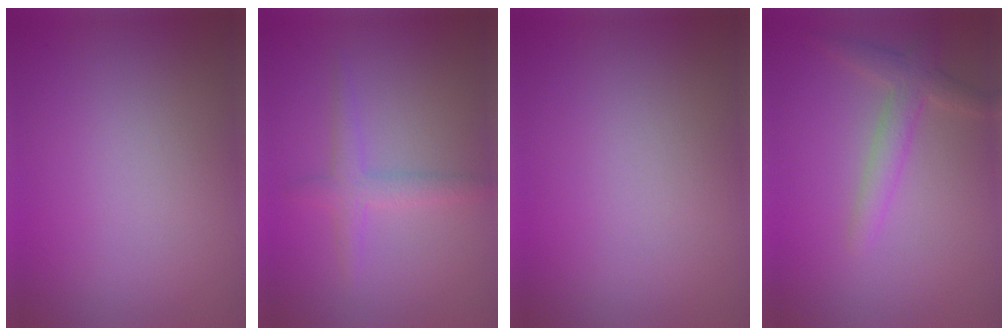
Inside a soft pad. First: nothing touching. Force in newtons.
{"total": 2.2, "press": 2.2, "slide": 0.0}
{"total": 0.0}
{"total": 2.7, "press": 2.7, "slide": 0.3}